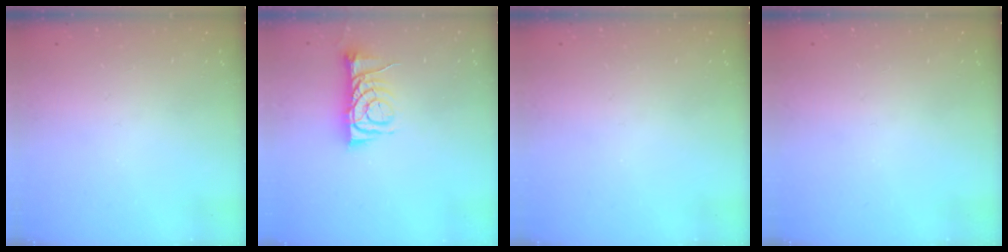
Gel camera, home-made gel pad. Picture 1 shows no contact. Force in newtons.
{"total": 7.0, "press": 7.0, "slide": 0.5}
{"total": 0.0}
{"total": 0.0}